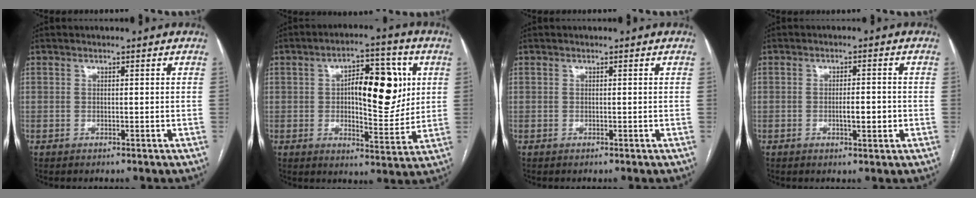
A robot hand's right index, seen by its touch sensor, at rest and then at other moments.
{"total": 13.2, "force": [2.6, 4.9, 12.0], "torque": [-0.170, 0.020, 0.043]}
{"total": 0.0}
{"total": 3.4, "force": [-0.7, 0.9, 3.2], "torque": [-0.053, 0.000, -0.007]}